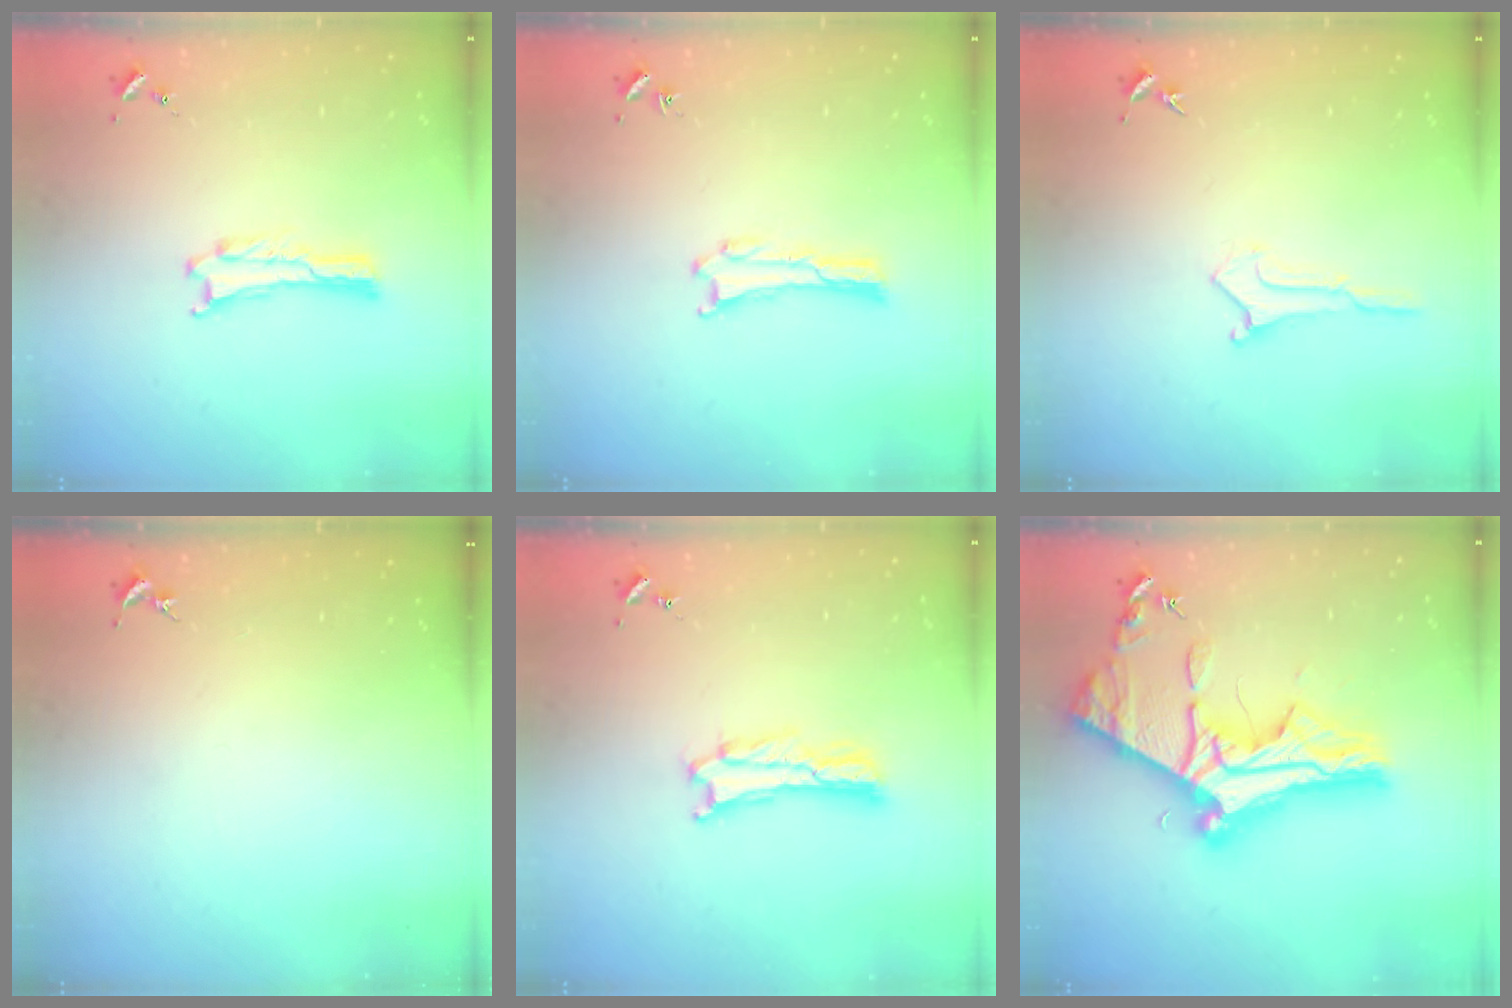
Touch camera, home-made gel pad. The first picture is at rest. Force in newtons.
{"total": 0.0}
{"total": 0.5, "press": 0.5, "slide": 0.1}
{"total": 0.0}
{"total": 1.8, "press": 1.8, "slide": 0.2}
{"total": 13.3, "press": 13.3, "slide": 1.2}